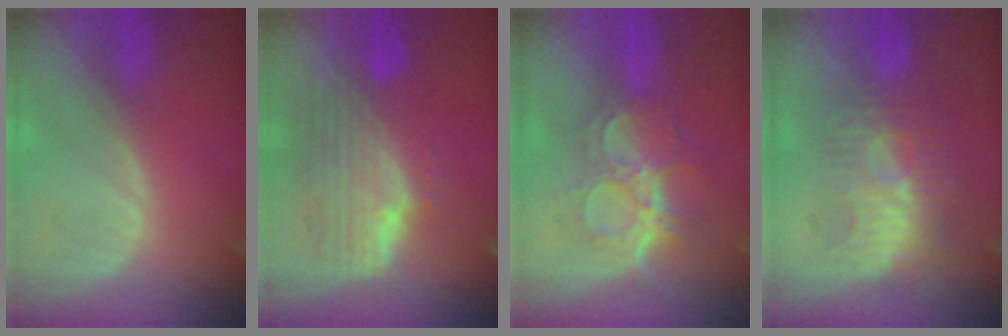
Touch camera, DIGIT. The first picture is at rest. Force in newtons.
{"total": 10.0, "press": 8.9, "slide": 4.5}
{"total": 9.4, "press": 8.0, "slide": 5.0}
{"total": 9.4, "press": 8.4, "slide": 4.3}